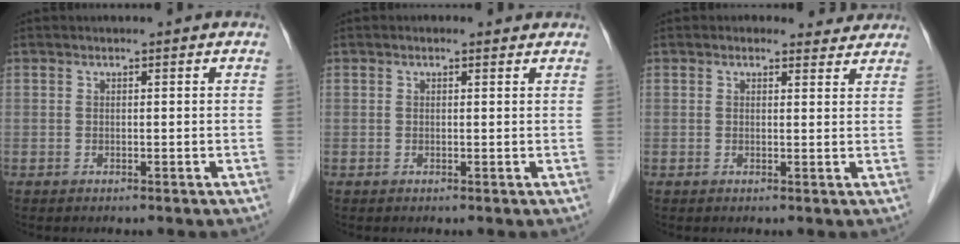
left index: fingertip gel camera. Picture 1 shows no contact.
{"total": 0.8, "force": [0.6, 0.5, 0.2], "torque": [-0.008, 0.005, 0.004]}
{"total": 3.6, "force": [3.3, 1.5, -0.3], "torque": [0.010, -0.003, 0.025]}